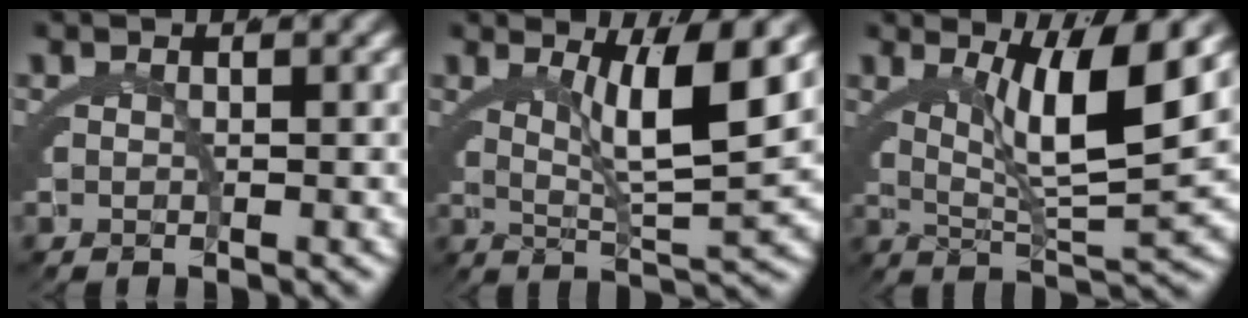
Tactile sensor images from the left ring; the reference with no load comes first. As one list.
[{"total": 6.7, "force": [2.8, 0.8, 6.0], "torque": [-0.099, -0.003, 0.051]}, {"total": 7.8, "force": [2.8, 1.8, 7.1], "torque": [-0.114, -0.004, 0.048]}]